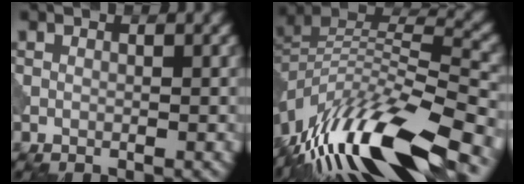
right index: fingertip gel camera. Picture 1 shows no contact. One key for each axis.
{"total": 14.0, "fx": -8.4, "fy": 4.2, "fz": 10.3, "tx": -0.208, "ty": 0.019, "tz": -0.149}